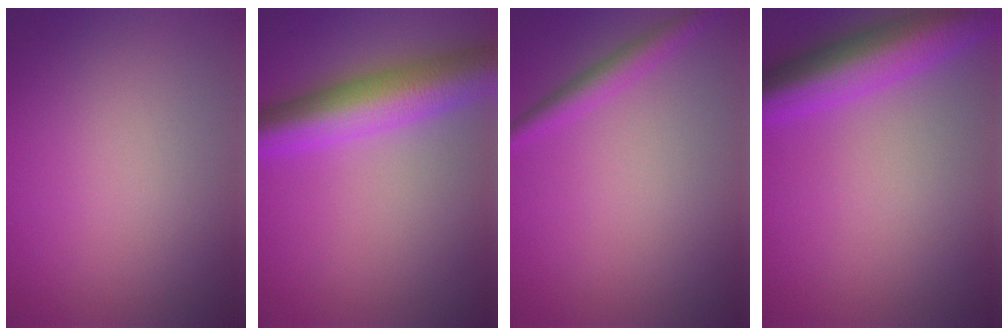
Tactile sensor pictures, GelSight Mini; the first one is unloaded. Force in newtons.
{"total": 8.0, "press": 8.0, "slide": 0.2}
{"total": 2.2, "press": 2.2, "slide": 0.1}
{"total": 8.3, "press": 8.2, "slide": 0.4}